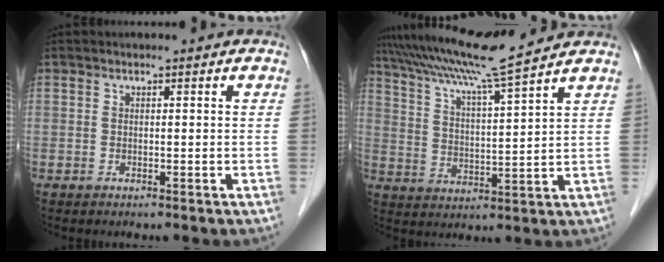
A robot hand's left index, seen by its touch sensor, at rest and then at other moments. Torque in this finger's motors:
{"motor_torque": [0.79, -1.23, 0.73, 0.21]}